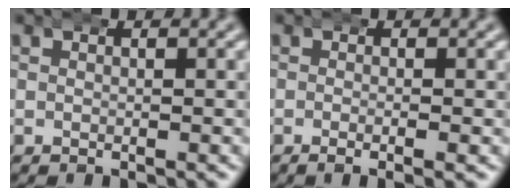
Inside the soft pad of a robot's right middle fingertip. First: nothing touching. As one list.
[{"total": 1.6, "force": [-0.9, -0.2, 1.3], "torque": [-0.025, 0.000, -0.018]}]